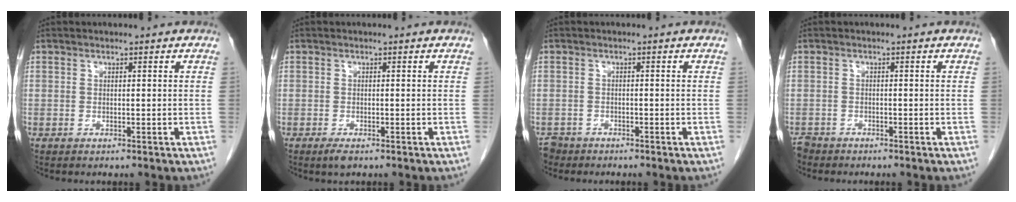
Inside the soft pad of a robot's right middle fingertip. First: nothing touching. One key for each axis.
{"total": 1.6, "fx": -1.0, "fy": 0.6, "fz": 1.1, "tx": -0.023, "ty": -0.003, "tz": -0.014}
{"total": 2.2, "fx": -1.9, "fy": 1.0, "fz": -0.3, "tx": -0.002, "ty": -0.001, "tz": -0.034}
{"total": 2.0, "fx": -1.9, "fy": 0.8, "fz": -0.1, "tx": -0.004, "ty": -0.004, "tz": -0.035}